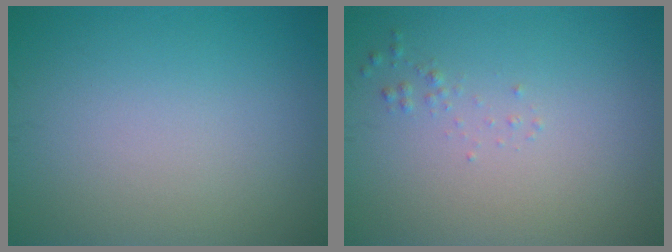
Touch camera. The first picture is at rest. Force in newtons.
{"total": 0.6, "press": 0.6, "slide": 0.0}